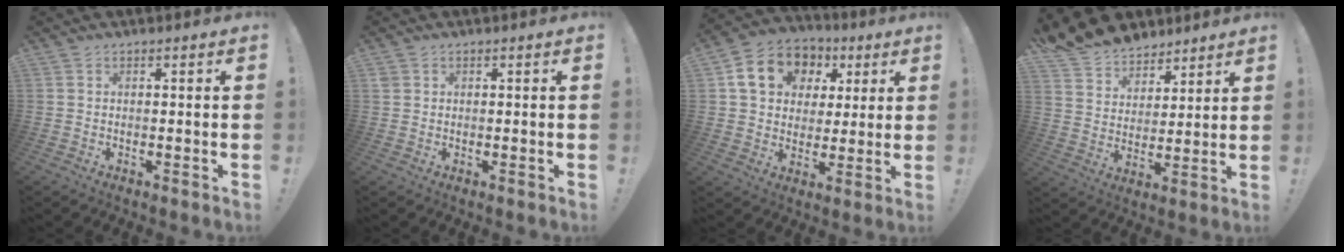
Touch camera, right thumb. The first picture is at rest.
{"total": 1.4, "force": [0.8, 1.2, 0.4], "torque": [-0.005, 0.002, 0.014]}
{"total": 15.4, "force": [6.0, 12.2, 7.3], "torque": [-0.103, -0.014, 0.122]}
{"total": 11.1, "force": [9.4, 5.8, 1.3], "torque": [-0.041, -0.076, 0.186]}